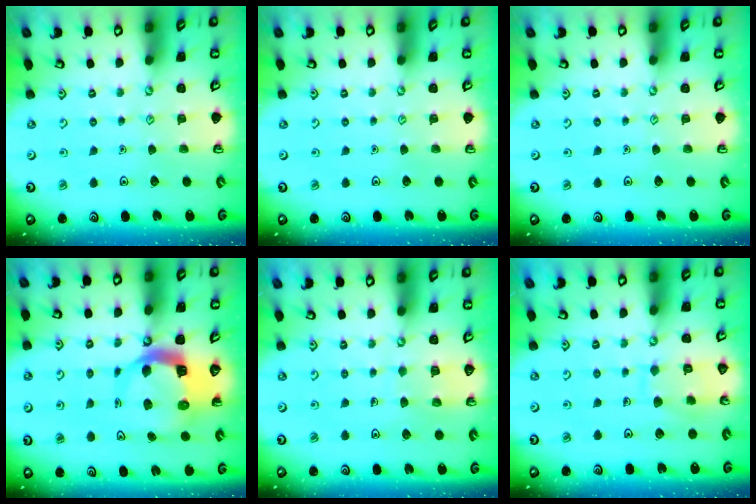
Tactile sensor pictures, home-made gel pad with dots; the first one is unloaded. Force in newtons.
{"total": 0.0}
{"total": 0.0}
{"total": 8.0, "press": 8.0, "slide": 1.1}
{"total": 4.7, "press": 4.7, "slide": 0.4}
{"total": 8.3, "press": 8.3, "slide": 0.4}